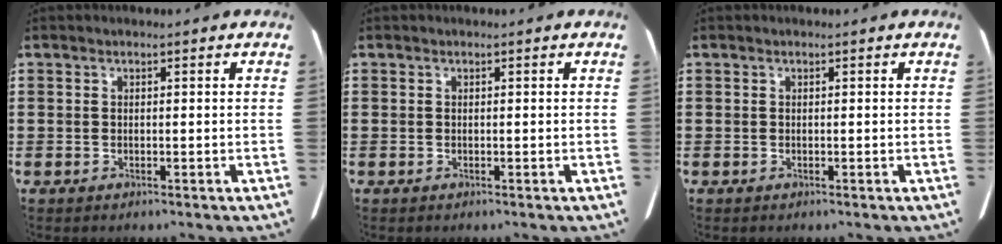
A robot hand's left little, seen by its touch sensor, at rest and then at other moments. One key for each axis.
{"total": 0.0}
{"total": 0.0}